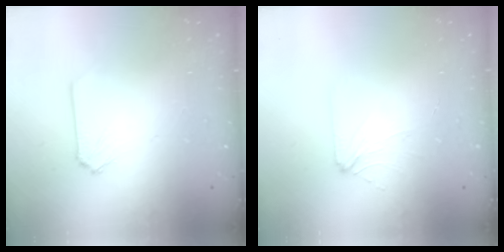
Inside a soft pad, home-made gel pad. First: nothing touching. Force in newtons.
{"total": 3.8, "press": 3.7, "slide": 0.5}